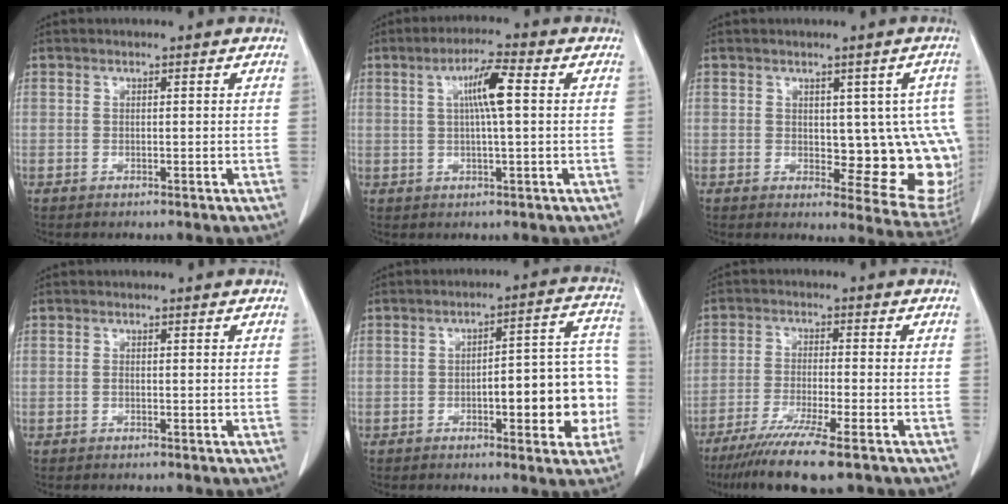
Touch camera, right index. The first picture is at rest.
{"total": 6.0, "force": [1.3, 0.3, 5.9], "torque": [-0.106, 0.008, 0.021]}
{"total": 11.4, "force": [0.1, 5.3, 10.1], "torque": [-0.091, -0.001, 0.010]}
{"total": 0.0}
{"total": 12.5, "force": [-3.0, 3.5, 11.6], "torque": [-0.136, 0.041, -0.036]}
{"total": 10.7, "force": [-7.6, 0.1, 7.5], "torque": [-0.125, -0.029, -0.122]}